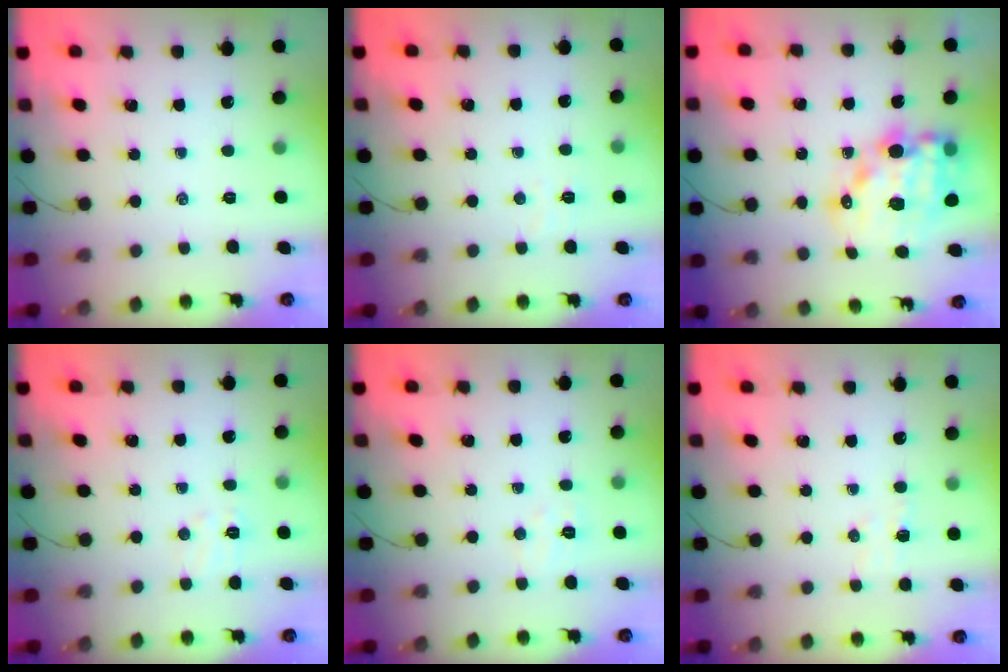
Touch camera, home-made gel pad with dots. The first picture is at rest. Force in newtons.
{"total": 3.0, "press": 2.9, "slide": 0.7}
{"total": 17.3, "press": 16.8, "slide": 4.1}
{"total": 4.8, "press": 4.6, "slide": 1.1}
{"total": 4.1, "press": 4.0, "slide": 0.8}
{"total": 4.3, "press": 4.2, "slide": 1.0}